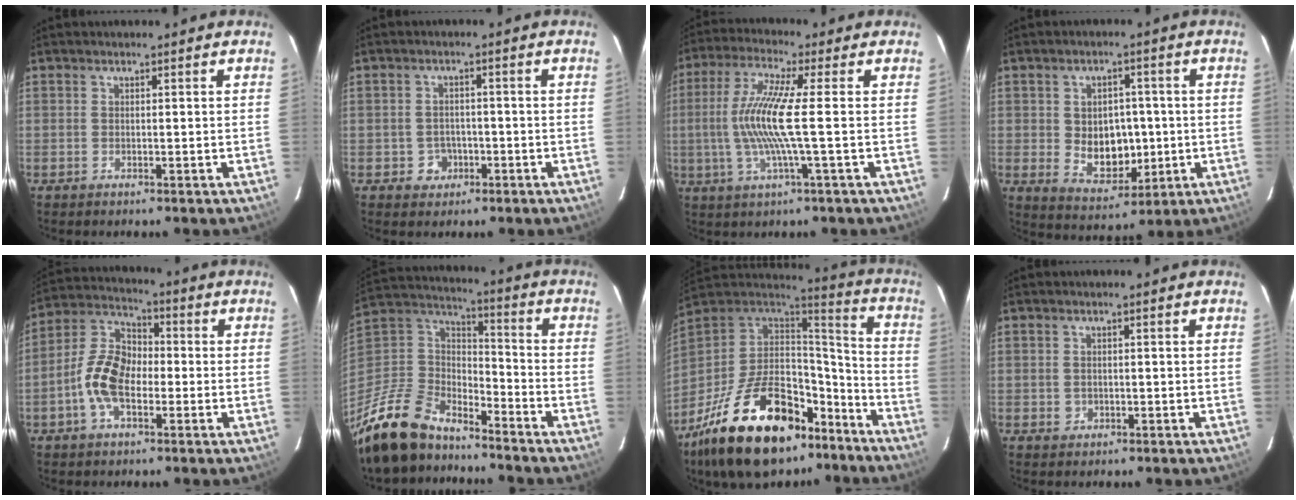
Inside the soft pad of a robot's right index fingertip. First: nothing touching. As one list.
[{"total": 3.6, "force": [-1.4, 3.3, 0.6], "torque": [-0.019, 0.012, -0.012]}, {"total": 10.7, "force": [-0.8, -0.4, 10.6], "torque": [-0.216, 0.000, -0.012]}, {"total": 9.2, "force": [-0.4, 7.1, 5.9], "torque": [-0.113, 0.002, 0.017]}, {"total": 10.4, "force": [-3.0, 6.1, 7.9], "torque": [-0.167, 0.020, -0.058]}, {"total": 18.4, "force": [-14.7, 7.9, 7.8], "torque": [-0.191, 0.003, -0.268]}, {"total": 30.9, "force": [-19.6, 15.2, 18.4], "torque": [-0.350, 0.002, -0.291]}, {"total": 1.5, "force": [-0.2, 1.4, 0.4], "torque": [-0.004, 0.002, 0.002]}]